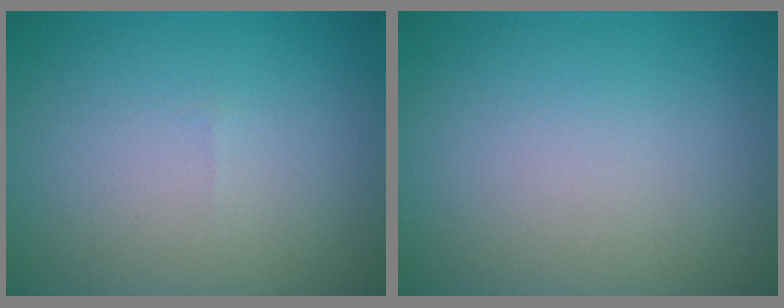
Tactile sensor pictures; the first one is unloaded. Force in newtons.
{"total": 0.0}